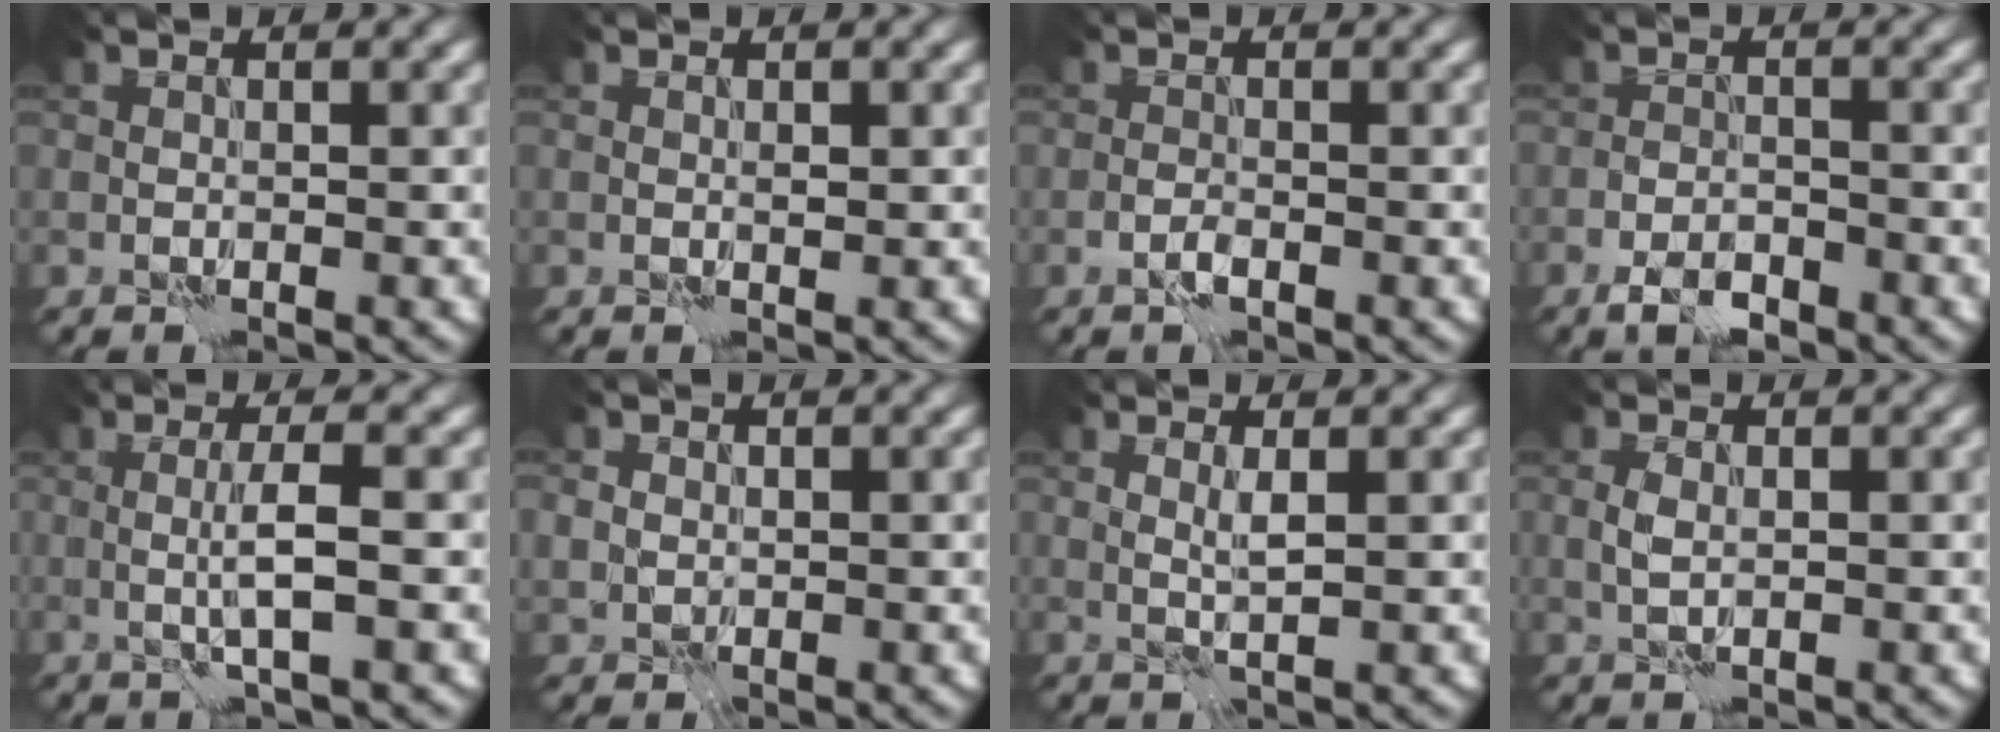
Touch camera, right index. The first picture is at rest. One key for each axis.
{"total": 0.7, "fx": 0.2, "fy": 0.4, "fz": 0.6, "tx": -0.009, "ty": -0.001, "tz": 0.004}
{"total": 0.9, "fx": -0.7, "fy": 0.1, "fz": 0.6, "tx": -0.013, "ty": 0.004, "tz": -0.016}
{"total": 2.8, "fx": -2.1, "fy": 1.0, "fz": 1.5, "tx": -0.025, "ty": 0.002, "tz": -0.041}
{"total": 2.7, "fx": 0.1, "fy": 0.1, "fz": 2.7, "tx": -0.052, "ty": 0.001, "tz": -0.001}
{"total": 1.3, "fx": 0.2, "fy": 1.3, "fz": 0.4, "tx": -0.008, "ty": -0.001, "tz": 0.003}
{"total": 1.2, "fx": 0.5, "fy": -0.1, "fz": 1.1, "tx": -0.024, "ty": 0.001, "tz": 0.008}
{"total": 1.2, "fx": 0.2, "fy": 0.7, "fz": 1.0, "tx": -0.025, "ty": 0.001, "tz": 0.004}